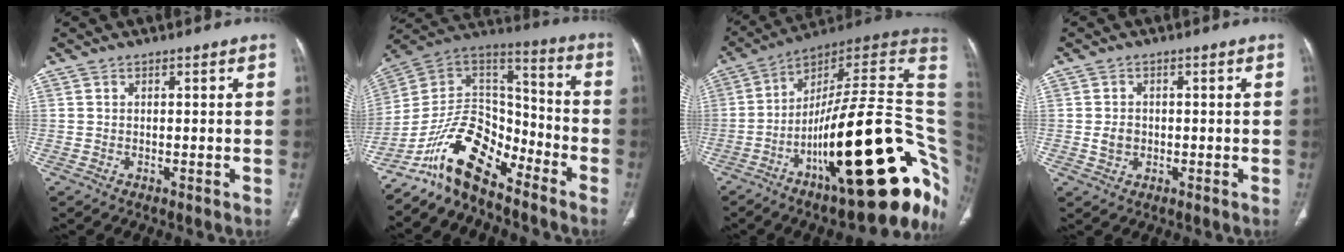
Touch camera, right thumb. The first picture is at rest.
{"total": 16.0, "force": [-11.4, 7.5, 8.4], "torque": [-0.124, 0.101, -0.215]}
{"total": 33.1, "force": [-8.4, 9.1, 30.6], "torque": [-0.360, 0.061, -0.125]}
{"total": 2.7, "force": [-0.3, 2.2, 1.5], "torque": [-0.021, 0.005, -0.003]}